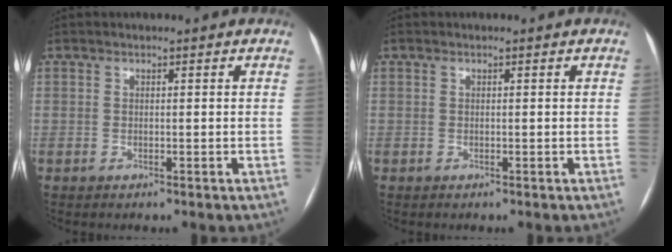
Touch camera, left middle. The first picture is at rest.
{"total": 0.0}